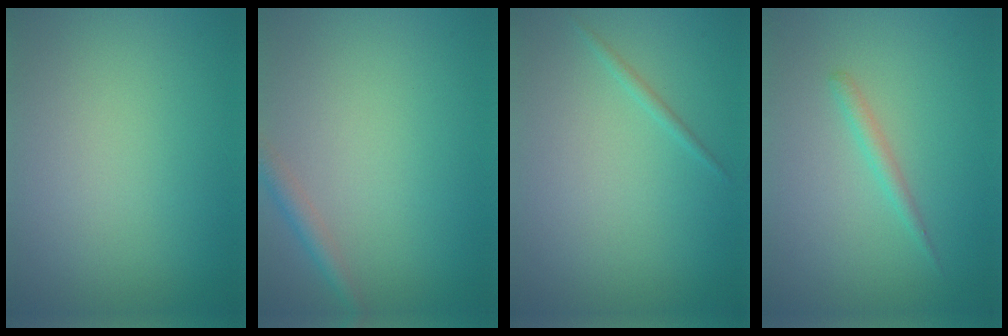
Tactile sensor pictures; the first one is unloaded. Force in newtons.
{"total": 1.8, "press": 1.8, "slide": 0.1}
{"total": 0.7, "press": 0.7, "slide": 0.1}
{"total": 1.2, "press": 1.2, "slide": 0.0}